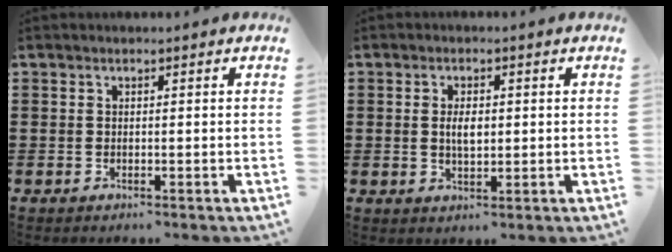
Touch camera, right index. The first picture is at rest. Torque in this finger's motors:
{"motor_torque": [1.10, 1.04, 0.55, 0.14]}